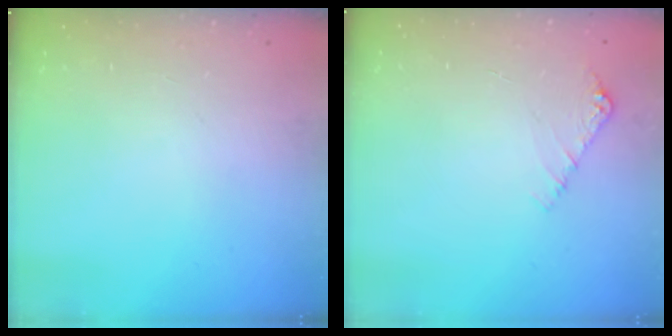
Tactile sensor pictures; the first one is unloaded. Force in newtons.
{"total": 4.3, "press": 4.3, "slide": 0.5}